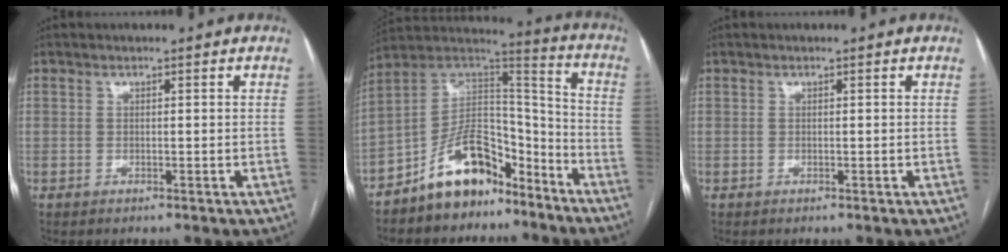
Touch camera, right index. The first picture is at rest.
{"total": 13.8, "force": [-9.5, 6.6, 7.5], "torque": [-0.135, 0.045, -0.169]}
{"total": 0.0}